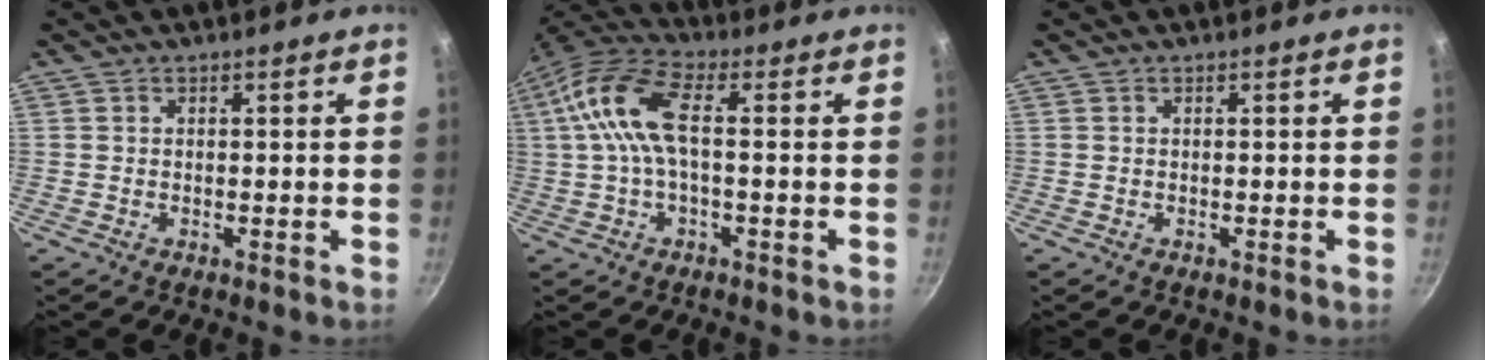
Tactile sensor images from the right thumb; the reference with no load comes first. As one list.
[{"total": 12.0, "force": [1.0, 5.1, 10.8], "torque": [-0.238, 0.027, 0.005]}, {"total": 0.0}]